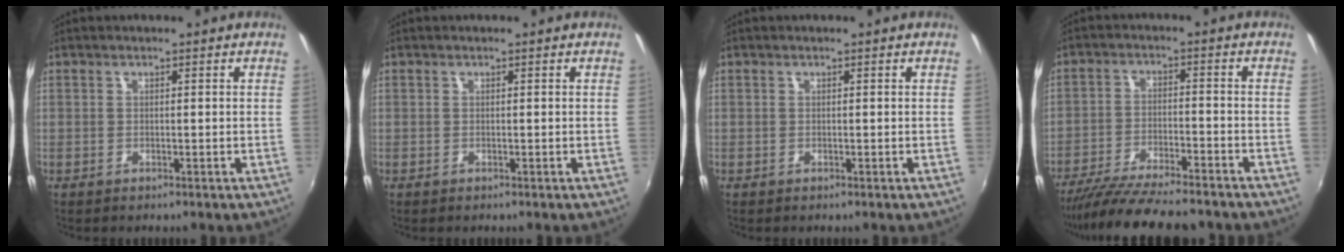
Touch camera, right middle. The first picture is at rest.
{"total": 0.0}
{"total": 0.0}
{"total": 15.9, "force": [-13.8, 2.4, 7.5], "torque": [-0.151, -0.036, -0.221]}